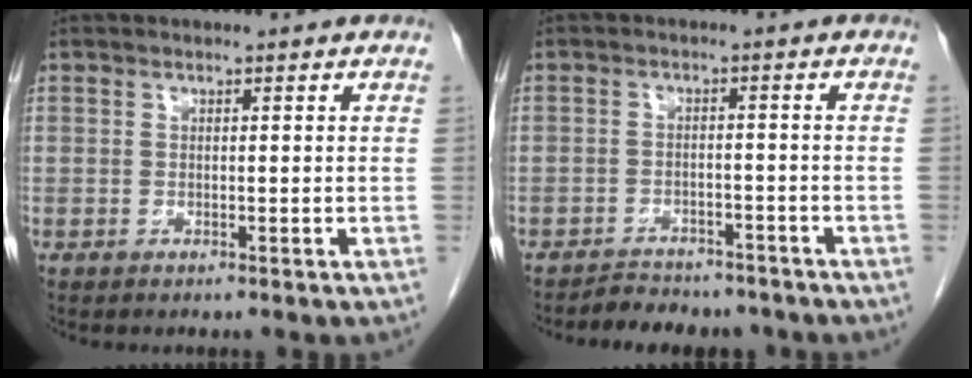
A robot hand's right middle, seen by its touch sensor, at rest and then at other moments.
{"total": 6.7, "force": [-6.1, 2.5, 1.3], "torque": [-0.016, 0.003, -0.082]}